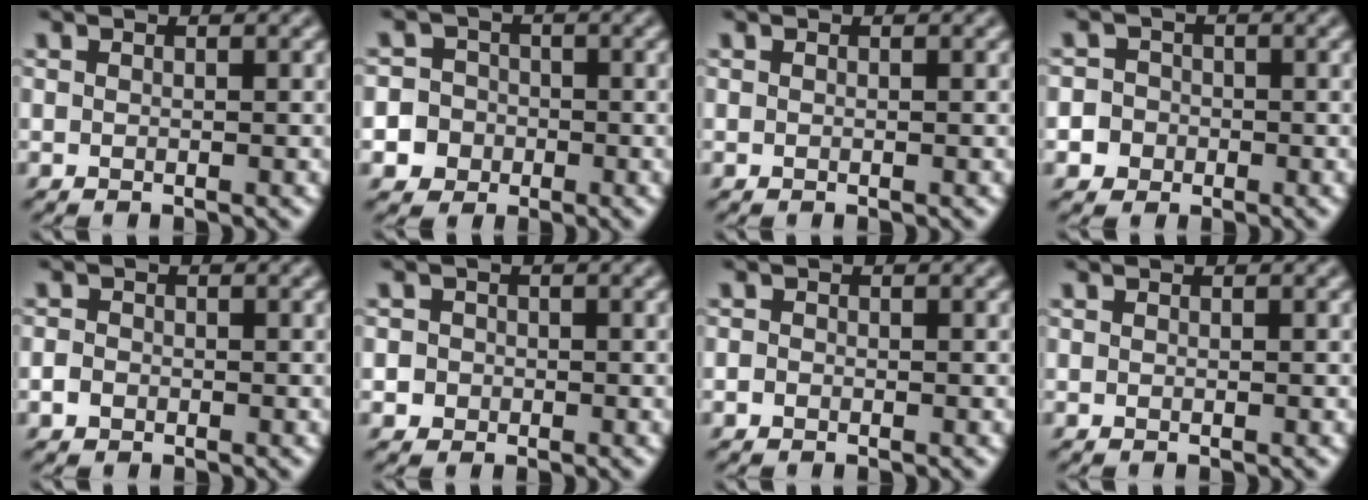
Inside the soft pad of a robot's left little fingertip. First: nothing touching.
{"total": 6.7, "force": [-2.6, 6.0, 1.0], "torque": [-0.014, 0.003, -0.076]}
{"total": 0.0}
{"total": 5.3, "force": [-1.8, 4.9, 0.8], "torque": [-0.003, 0.016, -0.059]}
{"total": 2.0, "force": [-0.6, 1.8, 0.7], "torque": [0.003, 0.012, -0.029]}
{"total": 2.4, "force": [-0.1, 2.3, 0.6], "torque": [0.010, 0.022, -0.013]}
{"total": 0.8, "force": [-0.1, 0.7, 0.2], "torque": [0.011, 0.006, -0.012]}
{"total": 0.0}